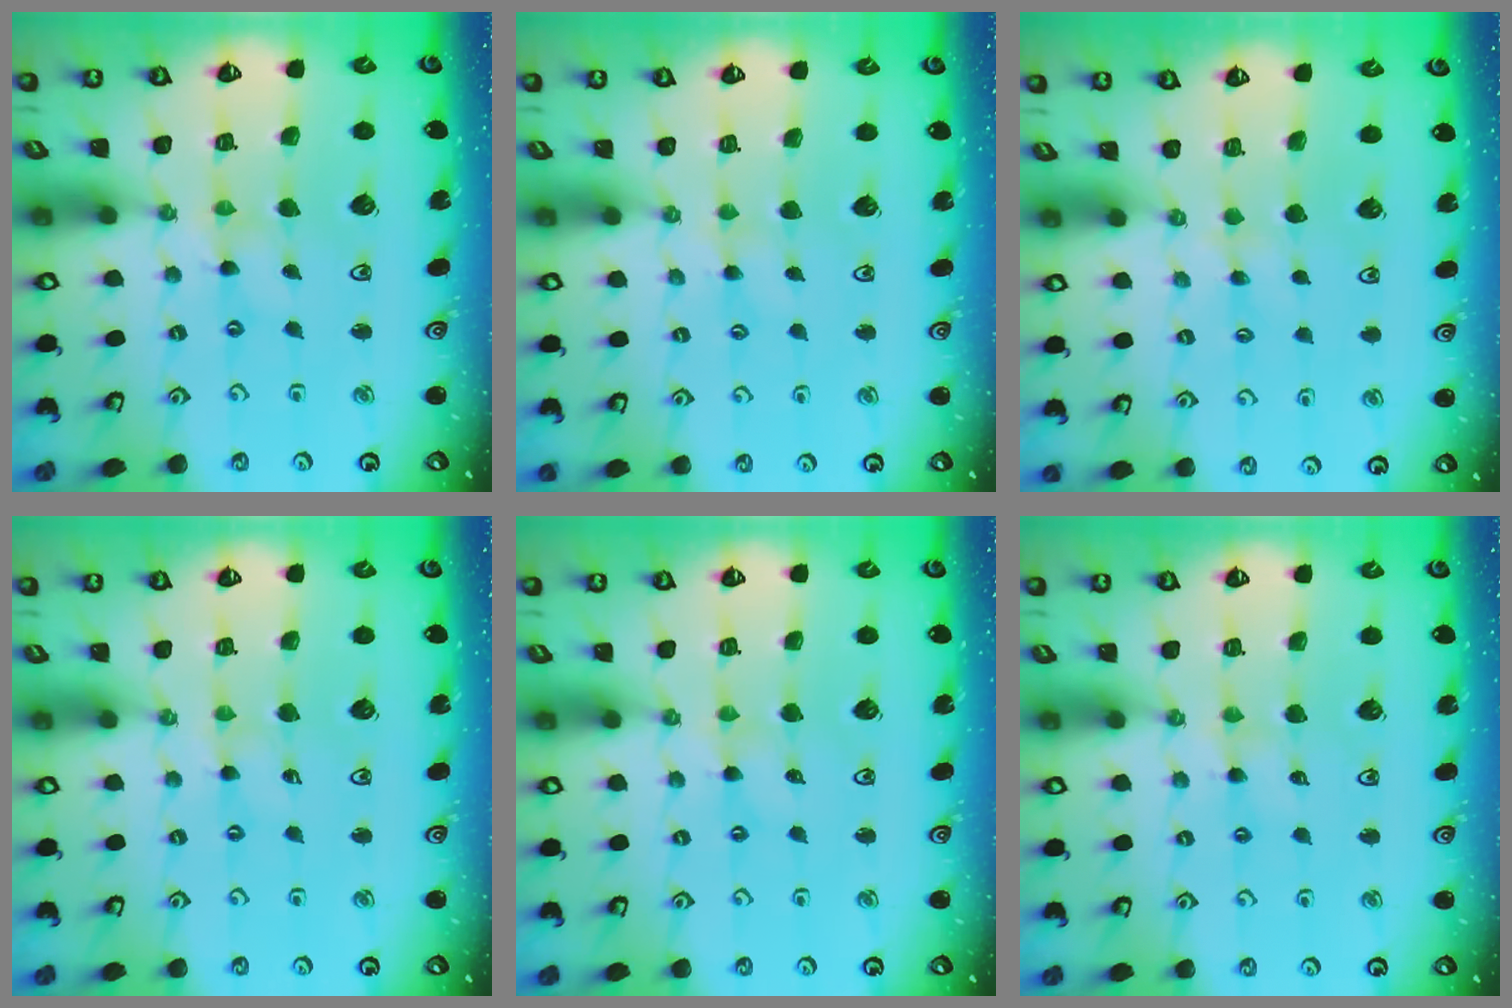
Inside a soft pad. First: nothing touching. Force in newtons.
{"total": 2.0, "press": 2.0, "slide": 0.3}
{"total": 2.1, "press": 2.1, "slide": 0.4}
{"total": 0.0}
{"total": 0.7, "press": 0.7, "slide": 0.2}
{"total": 3.3, "press": 3.3, "slide": 0.4}